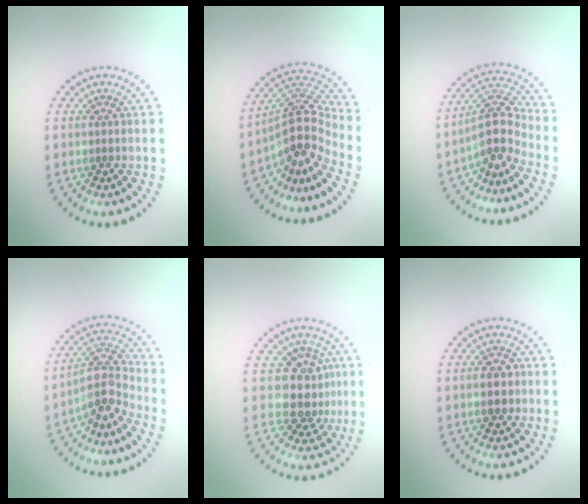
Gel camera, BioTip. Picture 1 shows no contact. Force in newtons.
{"total": 4.9, "press": 3.5, "slide": 3.4}
{"total": 4.0, "press": 3.5, "slide": 2.1}
{"total": 3.7, "press": 2.7, "slide": 2.5}
{"total": 3.9, "press": 3.1, "slide": 2.3}
{"total": 1.7, "press": 1.7, "slide": 0.1}